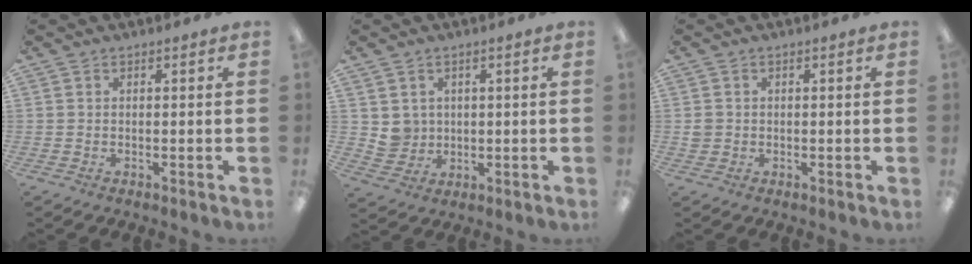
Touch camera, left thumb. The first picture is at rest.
{"total": 4.5, "force": [1.6, 4.2, 0.0], "torque": [0.000, -0.001, 0.030]}
{"total": 1.7, "force": [-0.1, 1.7, 0.1], "torque": [-0.002, 0.004, -0.005]}